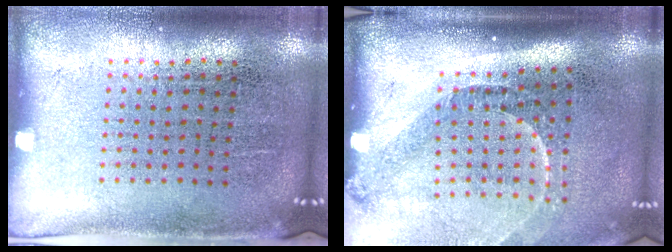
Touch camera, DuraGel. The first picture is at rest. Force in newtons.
{"total": 2.0, "press": 1.4, "slide": 1.5}